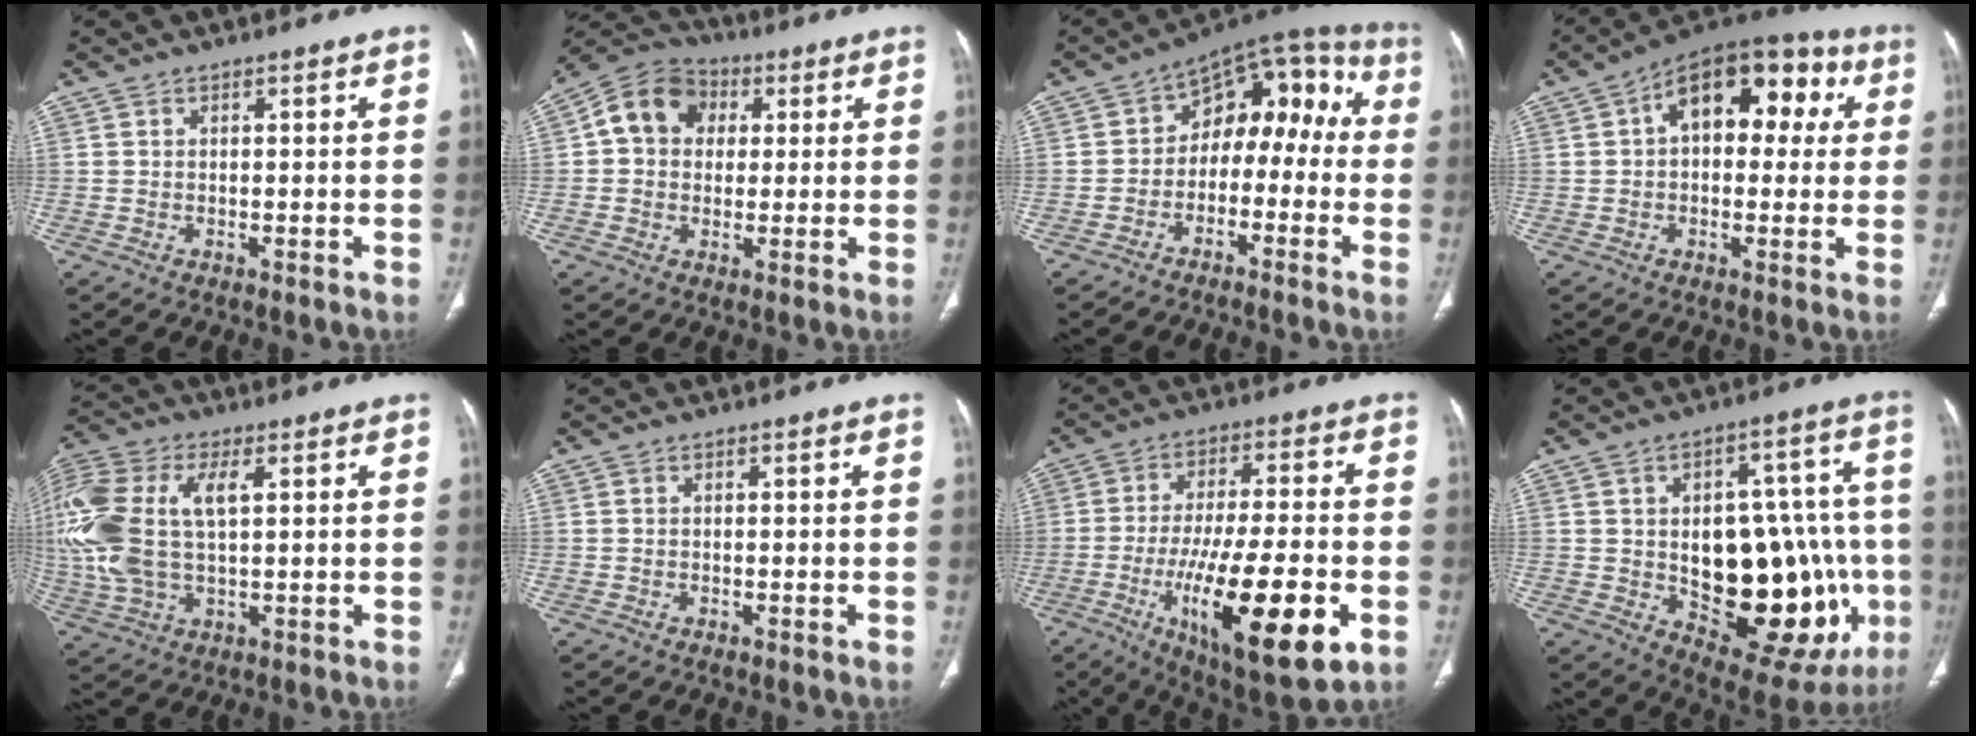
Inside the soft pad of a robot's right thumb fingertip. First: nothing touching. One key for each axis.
{"total": 10.5, "fx": 2.0, "fy": 8.8, "fz": 5.4, "tx": -0.075, "ty": 0.017, "tz": 0.020}
{"total": 12.9, "fx": -2.1, "fy": 8.9, "fz": 9.0, "tx": -0.072, "ty": 0.067, "tz": -0.046}
{"total": 16.8, "fx": 4.1, "fy": 10.0, "fz": 12.9, "tx": -0.132, "ty": 0.036, "tz": 0.048}
{"total": 19.6, "fx": 3.4, "fy": 10.8, "fz": 16.0, "tx": -0.386, "ty": 0.013, "tz": 0.061}
{"total": 0.0}
{"total": 22.4, "fx": -7.2, "fy": 6.6, "fz": 20.1, "tx": -0.325, "ty": 0.003, "tz": -0.100}
{"total": 27.8, "fx": -4.3, "fy": 14.4, "fz": 23.4, "tx": -0.267, "ty": 0.018, "tz": -0.026}